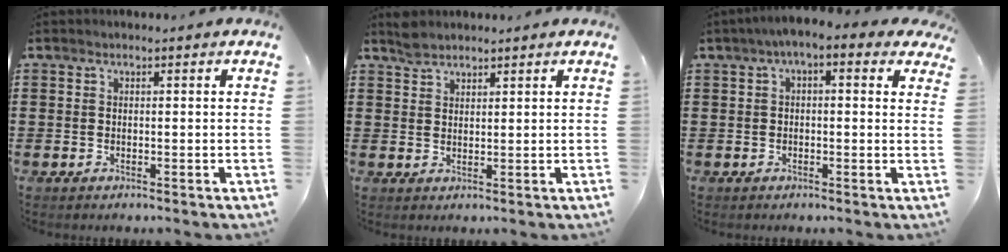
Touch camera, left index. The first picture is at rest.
{"total": 2.2, "force": [2.1, 0.8, 0.4], "torque": [-0.014, 0.002, 0.040]}
{"total": 2.9, "force": [0.4, 1.0, 2.7], "torque": [-0.059, 0.004, -0.001]}